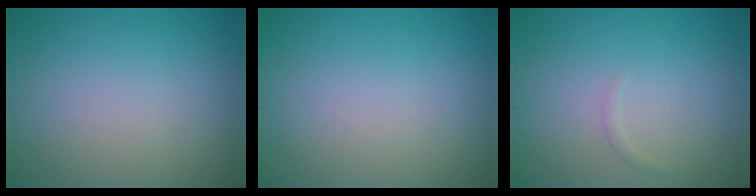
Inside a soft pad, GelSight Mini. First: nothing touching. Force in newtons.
{"total": 0.0}
{"total": 0.5, "press": 0.5, "slide": 0.0}